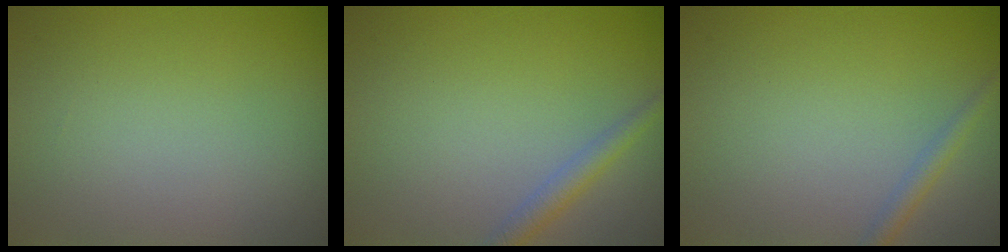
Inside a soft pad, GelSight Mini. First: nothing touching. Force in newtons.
{"total": 1.8, "press": 1.8, "slide": 0.1}
{"total": 1.3, "press": 1.3, "slide": 0.1}